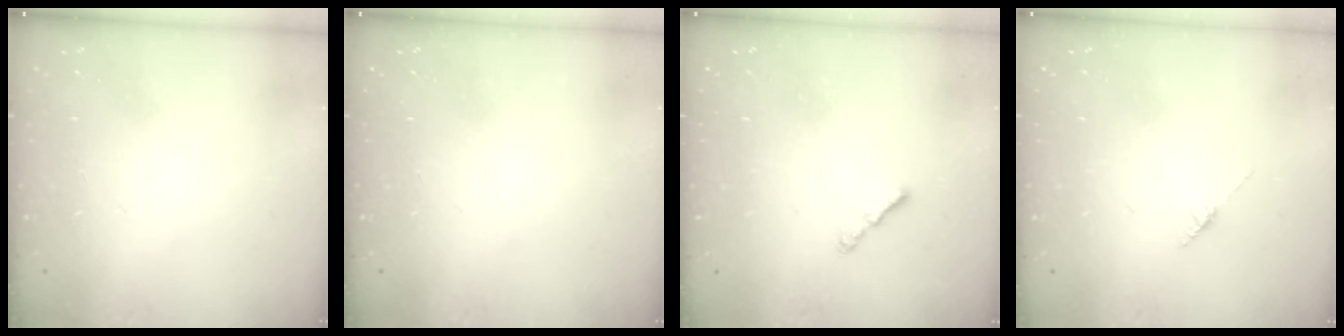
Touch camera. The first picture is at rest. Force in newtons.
{"total": 0.0}
{"total": 1.6, "press": 1.5, "slide": 0.5}
{"total": 2.8, "press": 2.8, "slide": 0.4}